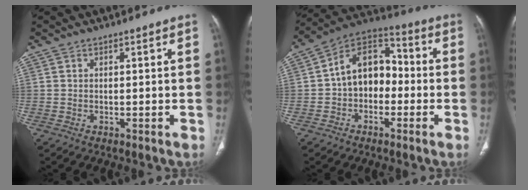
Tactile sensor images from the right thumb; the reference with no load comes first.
{"total": 12.6, "force": [-1.0, 9.1, 8.7], "torque": [-0.101, 0.045, -0.035]}